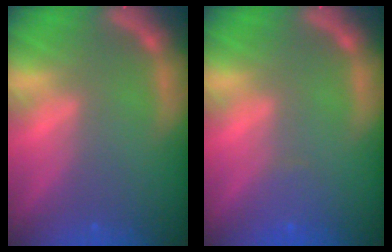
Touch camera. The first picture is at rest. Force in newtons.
{"total": 1.4}